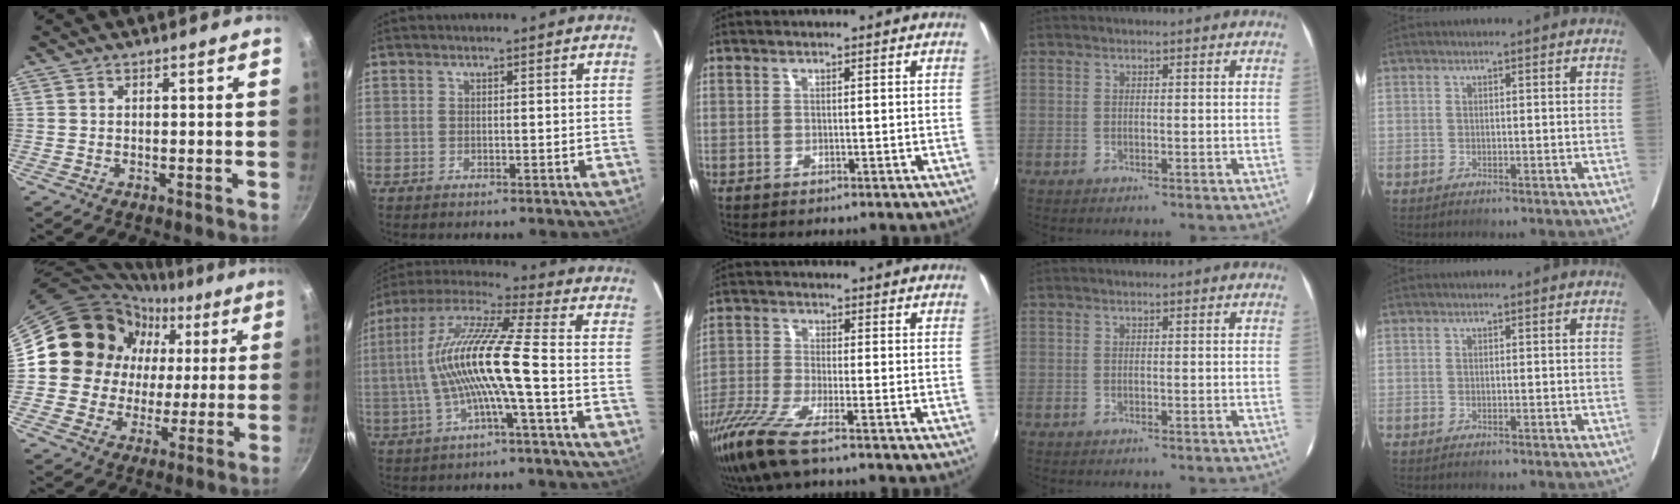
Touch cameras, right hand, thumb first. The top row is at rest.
{"thumb": {"total": 16.4, "force": [4.4, 14.9, 5.3], "torque": [-0.057, 0.007, 0.072]}, "index": {"total": 14.8, "force": [-2.4, 0.1, 14.6], "torque": [-0.272, 0.004, -0.045]}, "middle": {"total": 9.6, "force": [-6.9, 0.7, 6.7], "torque": [-0.157, -0.035, -0.135]}}